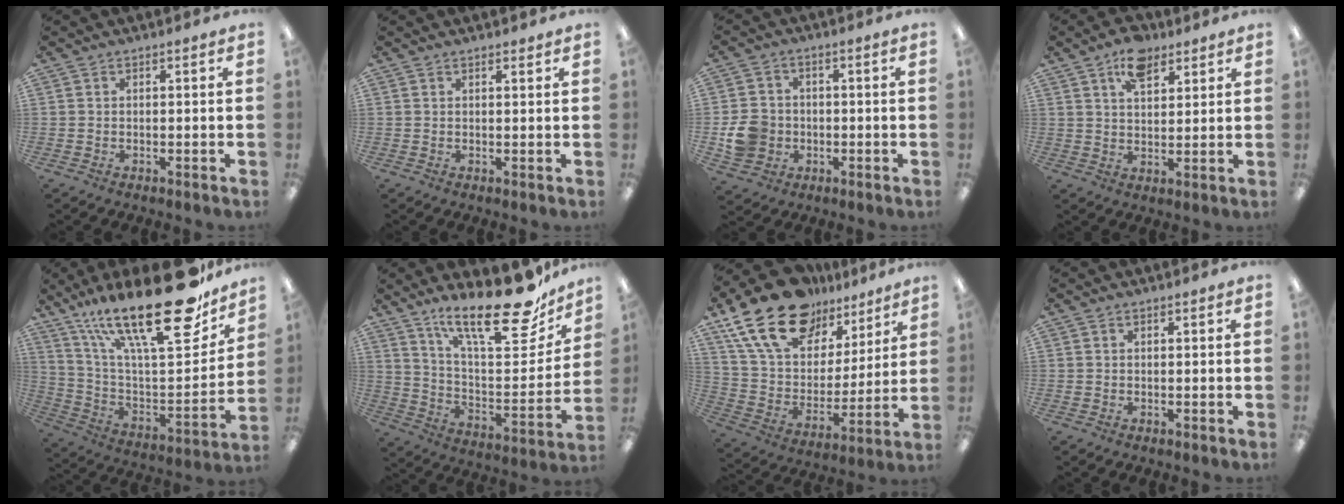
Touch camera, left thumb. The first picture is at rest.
{"total": 1.1, "force": [0.9, 0.3, 0.5], "torque": [-0.002, -0.003, 0.015]}
{"total": 8.2, "force": [-1.6, 7.5, 3.1], "torque": [-0.063, 0.018, -0.025]}
{"total": 8.4, "force": [5.5, 4.5, 4.5], "torque": [-0.070, -0.016, 0.097]}
{"total": 29.4, "force": [19.8, 8.4, 20.0], "torque": [-0.334, -0.128, 0.332]}
{"total": 23.7, "force": [18.2, 6.5, 13.7], "torque": [-0.203, -0.129, 0.299]}
{"total": 21.6, "force": [15.2, 11.6, 10.2], "torque": [-0.201, -0.088, 0.276]}
{"total": 0.5, "force": [0.2, 0.4, 0.3], "torque": [-0.006, 0.005, 0.002]}